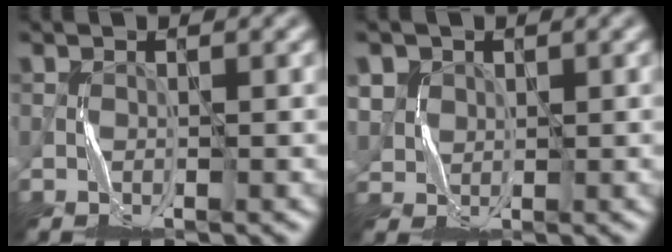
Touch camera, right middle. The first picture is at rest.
{"total": 2.9, "force": [1.3, 2.5, 0.8], "torque": [-0.035, 0.003, 0.032]}